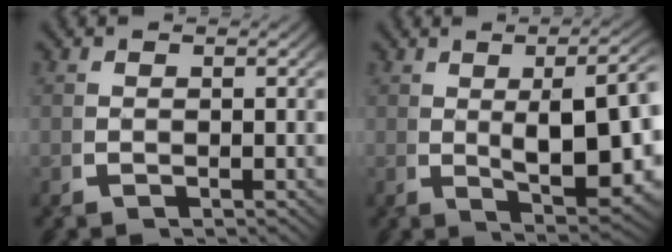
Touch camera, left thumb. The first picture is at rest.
{"total": 10.2, "force": [-0.7, 4.6, 9.1], "torque": [-0.142, -0.030, 0.019]}